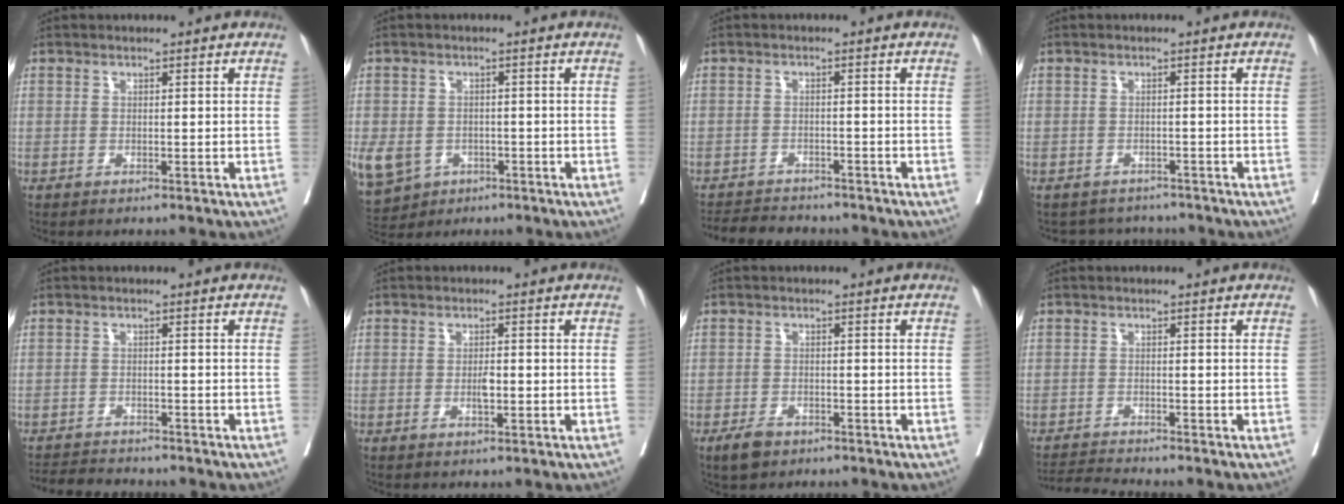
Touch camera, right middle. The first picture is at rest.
{"total": 17.6, "force": [-6.8, 14.6, 7.1], "torque": [-0.267, -0.016, -0.096]}
{"total": 6.8, "force": [-6.4, 1.6, 1.5], "torque": [-0.021, -0.007, -0.096]}
{"total": 4.4, "force": [-4.1, 1.6, -0.3], "torque": [0.006, 0.008, -0.052]}
{"total": 4.7, "force": [-4.6, 0.5, 0.8], "torque": [-0.009, -0.016, -0.077]}
{"total": 2.1, "force": [-0.5, 0.6, 1.9], "torque": [-0.038, -0.001, -0.005]}
{"total": 3.1, "force": [-2.2, 1.6, 1.5], "torque": [-0.031, 0.000, -0.032]}
{"total": 2.9, "force": [-2.7, -1.1, -0.1], "torque": [-0.005, -0.021, -0.050]}